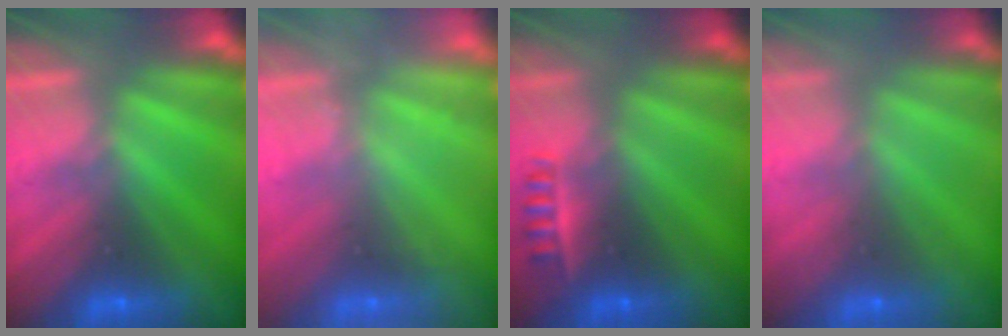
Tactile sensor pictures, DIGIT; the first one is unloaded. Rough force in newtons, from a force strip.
{"total": 2.2}
{"total": 2.3}
{"total": 5.8}